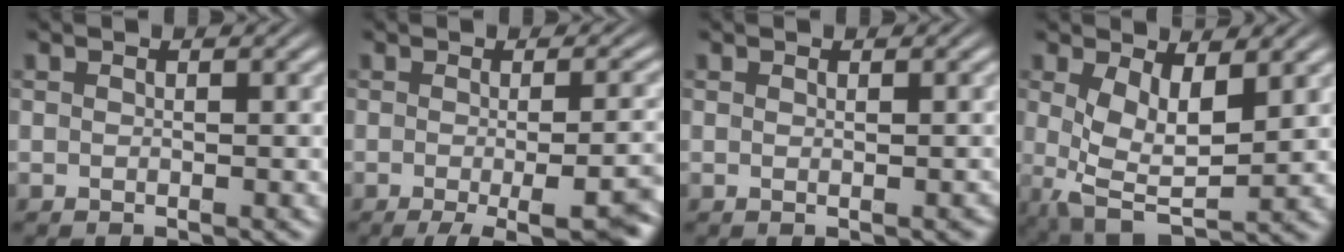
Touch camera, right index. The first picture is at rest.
{"total": 9.0, "force": [-5.9, 3.0, 6.0], "torque": [-0.070, -0.025, -0.078]}
{"total": 0.5, "force": [-0.1, -0.2, 0.5], "torque": [-0.003, -0.002, 0.000]}
{"total": 7.1, "force": [-1.4, 4.2, 5.5], "torque": [-0.120, -0.052, 0.002]}